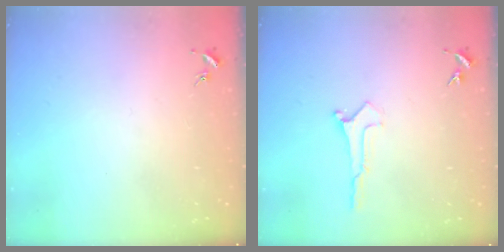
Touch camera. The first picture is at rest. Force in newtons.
{"total": 0.0}